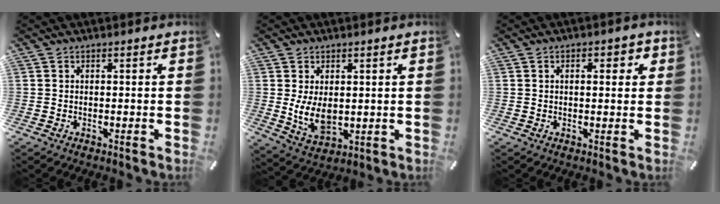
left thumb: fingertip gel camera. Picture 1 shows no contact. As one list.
[{"total": 7.9, "force": [0.8, 5.1, 6.0], "torque": [-0.131, -0.008, 0.015]}, {"total": 2.9, "force": [0.7, 1.5, 2.4], "torque": [-0.033, 0.003, 0.005]}]